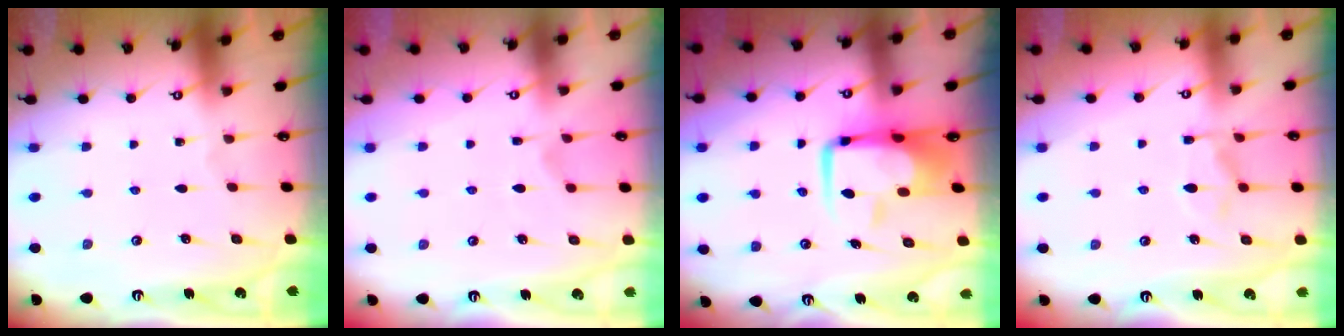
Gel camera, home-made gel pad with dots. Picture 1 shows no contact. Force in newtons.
{"total": 2.7, "press": 2.4, "slide": 1.2}
{"total": 9.7, "press": 9.6, "slide": 1.3}
{"total": 8.5, "press": 8.4, "slide": 1.1}